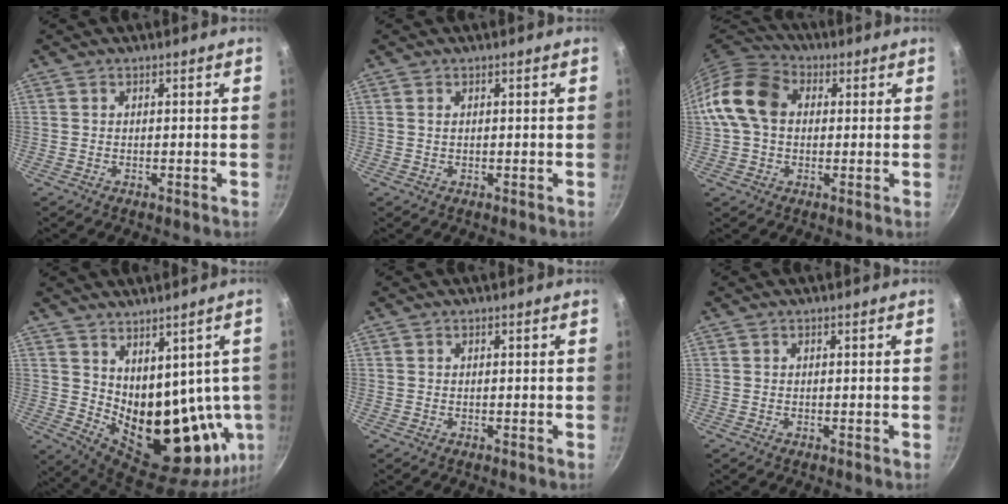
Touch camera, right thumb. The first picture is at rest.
{"total": 0.9, "force": [0.4, 0.5, 0.6], "torque": [-0.011, 0.002, 0.006]}
{"total": 12.6, "force": [1.5, 9.4, 8.3], "torque": [-0.135, 0.025, 0.008]}
{"total": 17.6, "force": [3.7, 10.9, 13.4], "torque": [-0.155, -0.035, 0.092]}
{"total": 0.0}
{"total": 0.0}